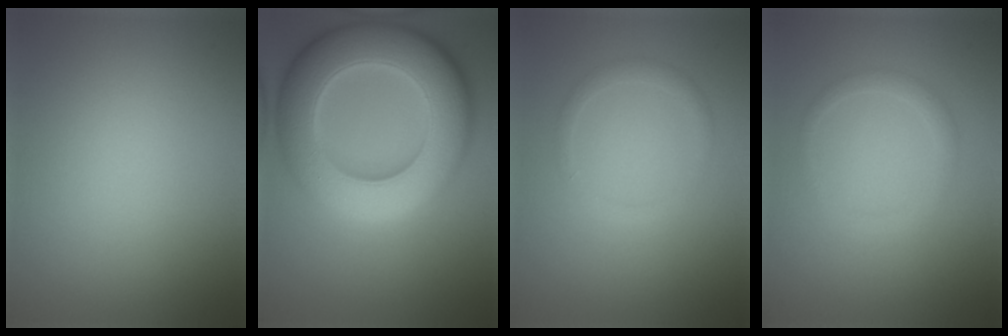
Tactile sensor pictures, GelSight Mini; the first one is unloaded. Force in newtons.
{"total": 12.5, "press": 12.5, "slide": 0.7}
{"total": 1.3, "press": 1.3, "slide": 0.0}
{"total": 1.4, "press": 1.4, "slide": 0.2}